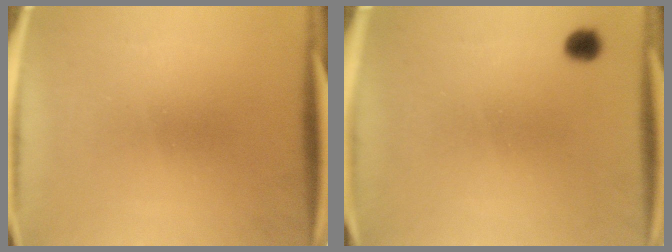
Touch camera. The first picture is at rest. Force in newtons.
{"total": 2.3}